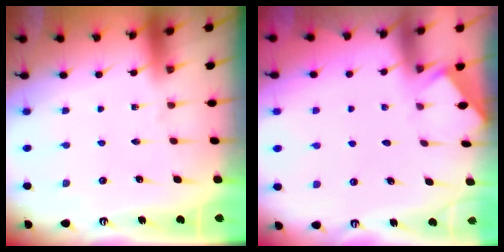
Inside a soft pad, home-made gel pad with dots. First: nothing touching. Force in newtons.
{"total": 1.9, "press": 1.9, "slide": 0.3}